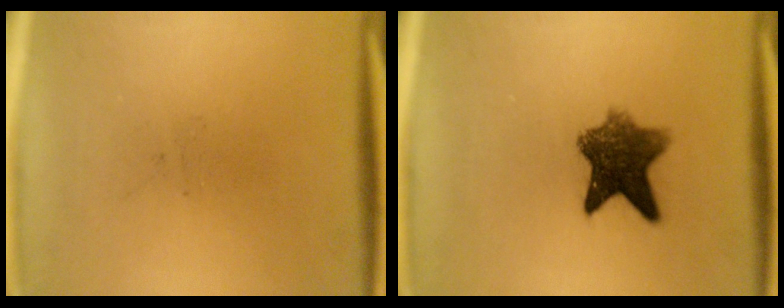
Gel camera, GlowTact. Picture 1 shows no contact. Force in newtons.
{"total": 8.3}